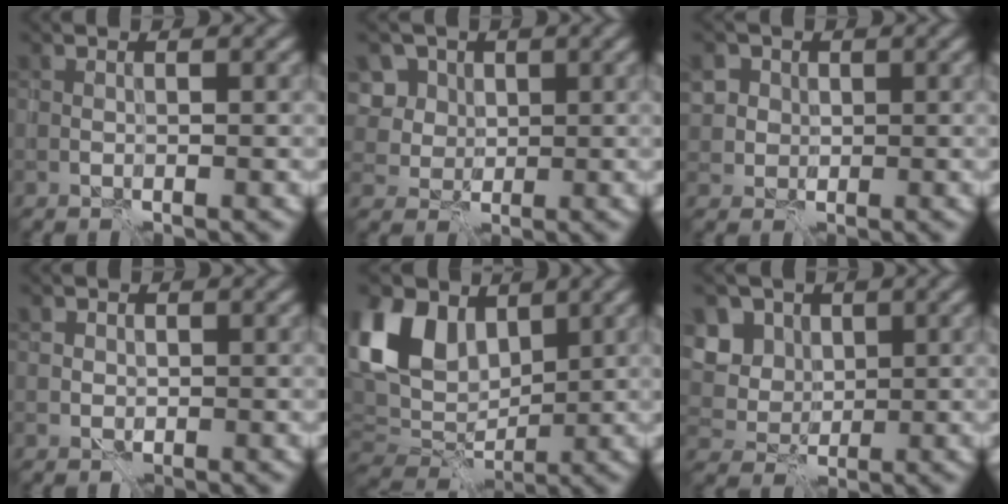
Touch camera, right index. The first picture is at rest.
{"total": 7.5, "force": [3.1, 6.1, 2.9], "torque": [-0.066, 0.017, 0.041]}
{"total": 4.4, "force": [1.4, 3.8, 1.5], "torque": [-0.038, 0.011, 0.025]}
{"total": 0.7, "force": [0.2, 0.7, 0.0], "torque": [0.002, 0.001, 0.005]}
{"total": 9.4, "force": [3.3, 6.3, 6.2], "torque": [-0.130, 0.006, 0.056]}
{"total": 5.8, "force": [2.6, 4.7, 2.3], "torque": [-0.057, 0.002, 0.041]}